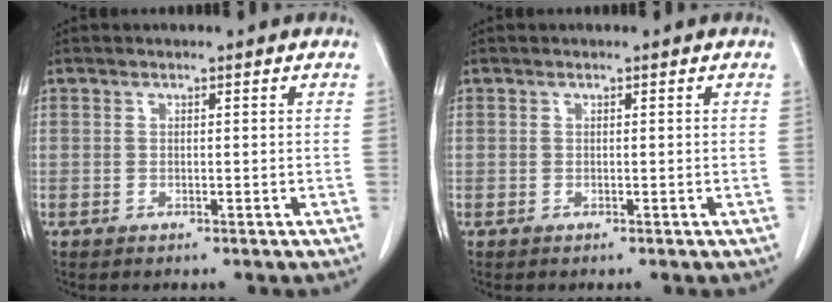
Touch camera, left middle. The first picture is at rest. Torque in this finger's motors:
{"motor_torque": [0.85, -1.19, 0.05, 0.01]}